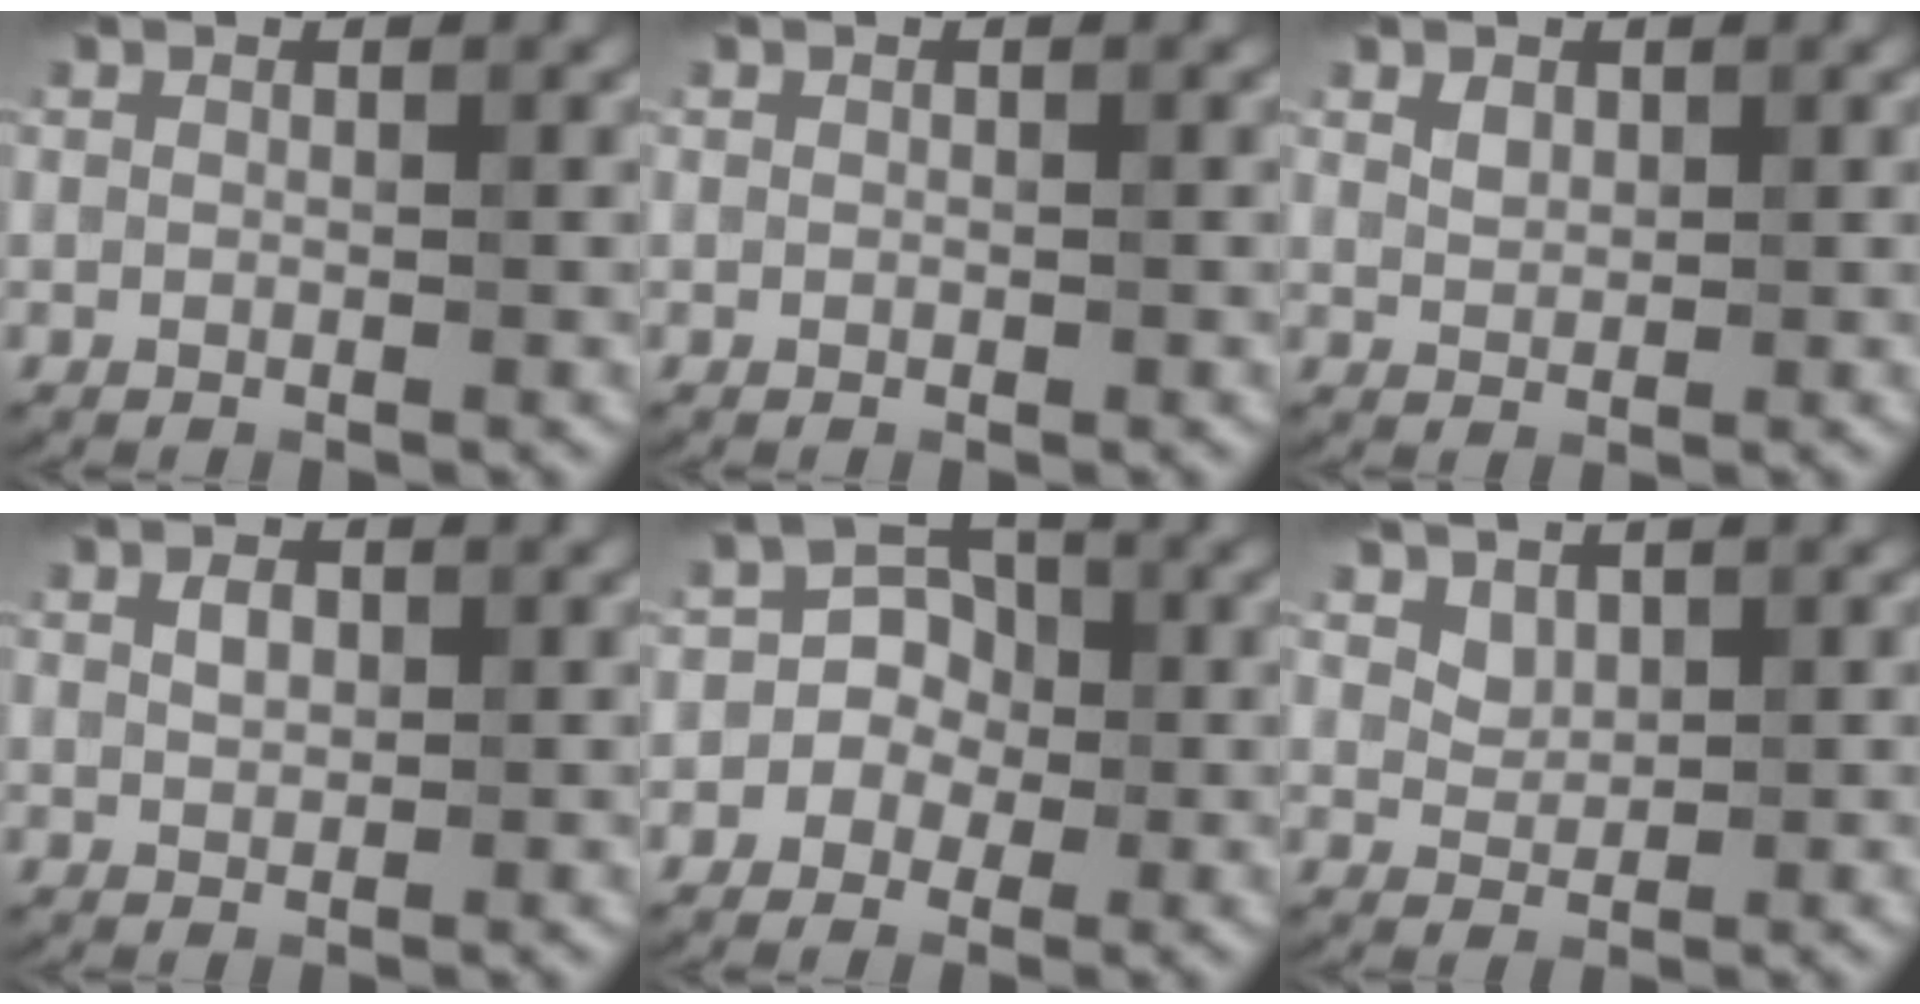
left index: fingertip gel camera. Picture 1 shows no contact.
{"total": 0.0}
{"total": 1.1, "force": [0.8, 0.7, 0.3], "torque": [-0.007, 0.005, 0.018]}
{"total": 1.2, "force": [0.6, 0.8, 0.7], "torque": [-0.016, 0.008, 0.010]}
{"total": 3.4, "force": [-0.6, 3.1, 1.3], "torque": [0.009, 0.013, -0.030]}
{"total": 1.5, "force": [1.2, 0.9, 0.2], "torque": [-0.007, -0.004, 0.030]}